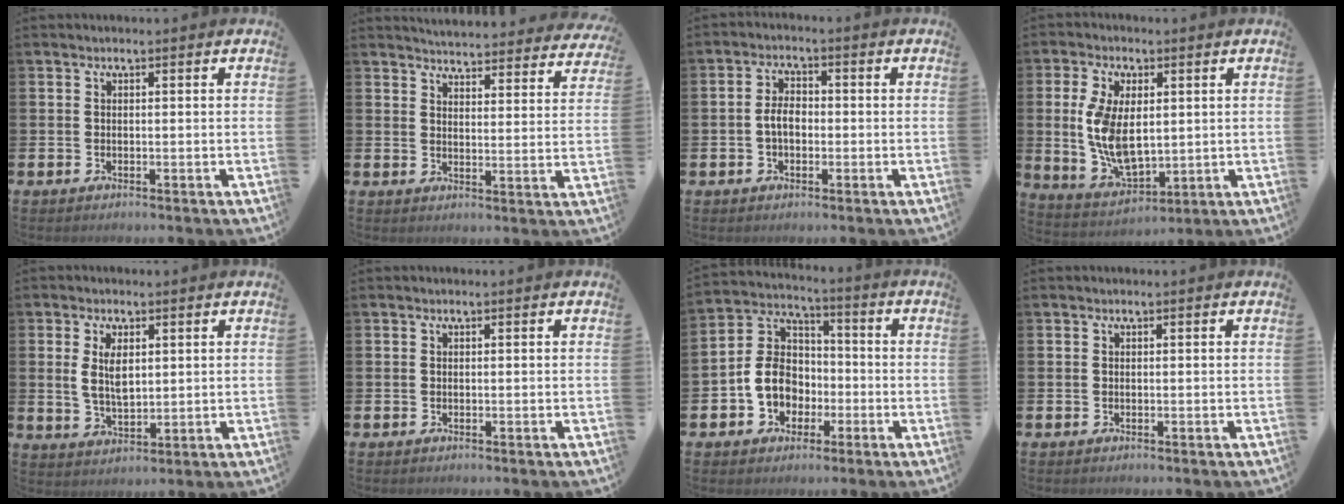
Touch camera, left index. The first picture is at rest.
{"total": 4.8, "force": [4.7, 0.6, 0.4], "torque": [-0.021, -0.037, 0.083]}
{"total": 3.4, "force": [-0.5, 2.1, 2.7], "torque": [-0.042, 0.003, -0.013]}
{"total": 7.9, "force": [1.2, 4.6, 6.3], "torque": [-0.133, -0.002, 0.018]}
{"total": 4.1, "force": [1.5, 2.1, 3.2], "torque": [-0.052, 0.001, 0.022]}
{"total": 0.0}
{"total": 8.0, "force": [-1.9, 6.9, 3.5], "torque": [-0.097, 0.017, -0.041]}
{"total": 0.0}